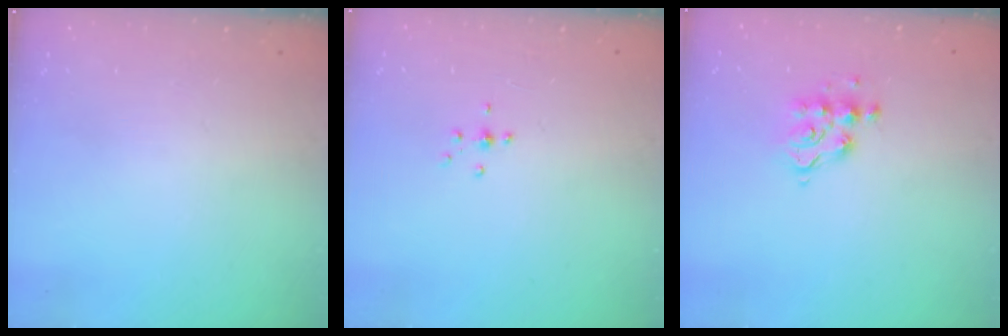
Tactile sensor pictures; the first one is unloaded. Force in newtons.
{"total": 3.9, "press": 3.9, "slide": 0.7}
{"total": 6.9, "press": 6.9, "slide": 0.7}